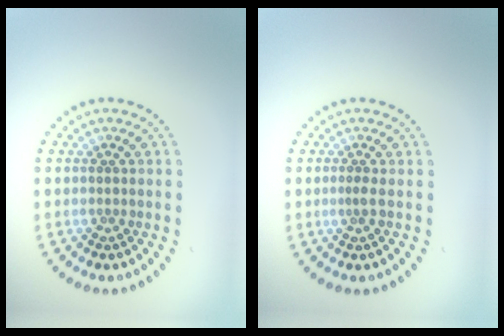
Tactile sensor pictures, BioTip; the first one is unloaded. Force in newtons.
{"total": 0.6, "press": 0.3, "slide": 0.5}